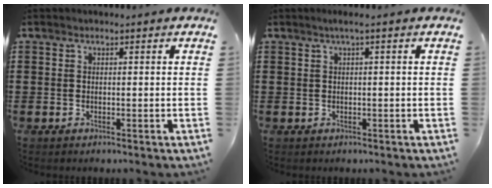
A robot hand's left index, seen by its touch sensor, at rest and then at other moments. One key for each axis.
{"total": 1.3, "fx": 0.0, "fy": 0.0, "fz": 1.3, "tx": -0.020, "ty": -0.004, "tz": 0.000}